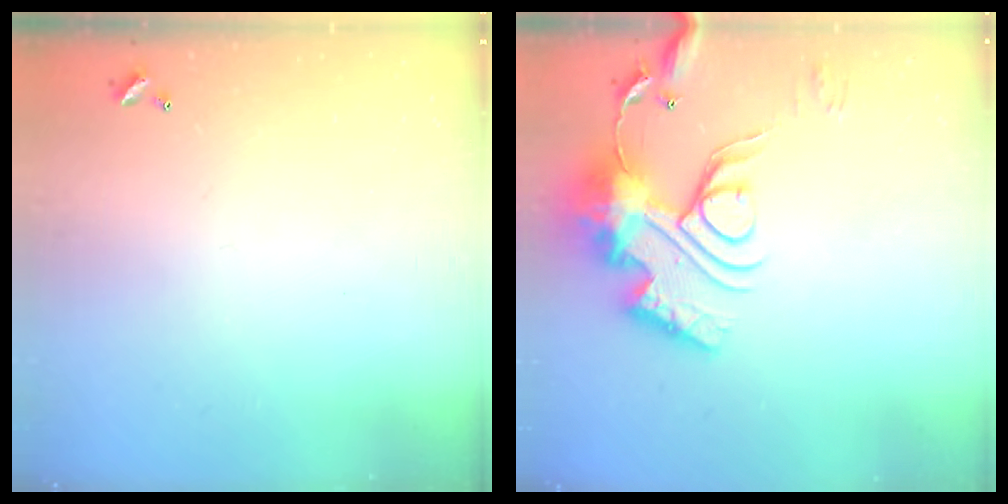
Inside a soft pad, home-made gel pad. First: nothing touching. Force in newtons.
{"total": 18.4, "press": 18.3, "slide": 1.8}